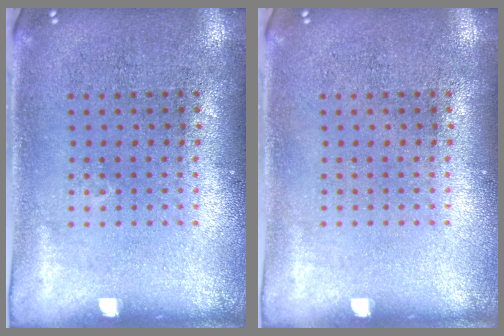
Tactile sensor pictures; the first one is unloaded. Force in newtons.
{"total": 0.0}